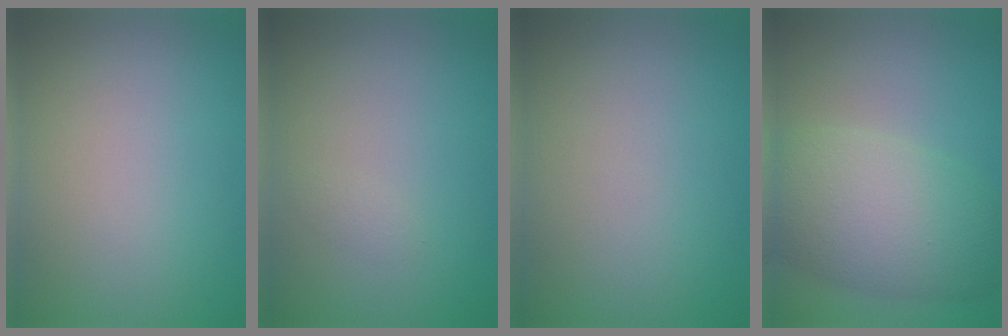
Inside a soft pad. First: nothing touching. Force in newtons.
{"total": 0.6, "press": 0.6, "slide": 0.0}
{"total": 0.0}
{"total": 8.4, "press": 8.4, "slide": 0.3}